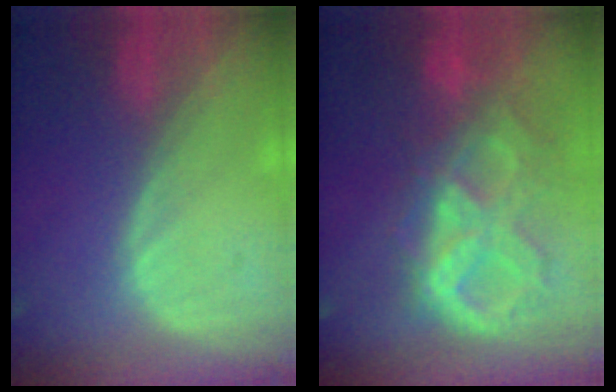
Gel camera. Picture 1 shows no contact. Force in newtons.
{"total": 10.5, "press": 8.8, "slide": 5.8}